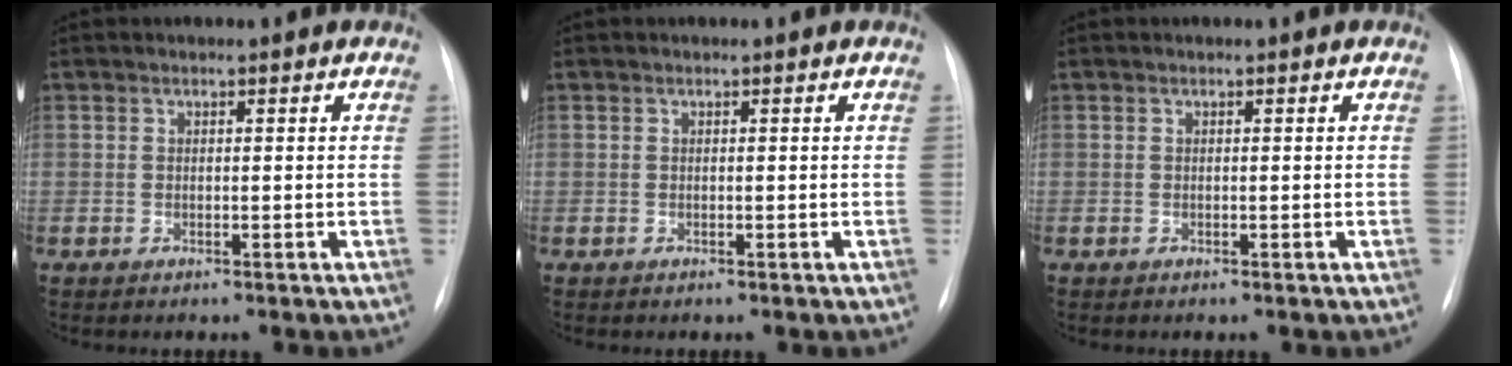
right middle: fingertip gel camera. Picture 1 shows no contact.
{"total": 0.0}
{"total": 0.0}